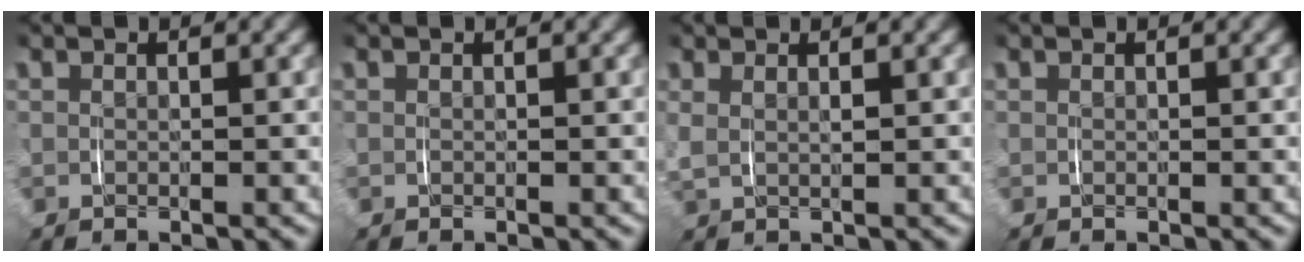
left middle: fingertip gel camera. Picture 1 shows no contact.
{"total": 0.0}
{"total": 1.7, "force": [0.6, 1.1, 1.2], "torque": [-0.036, -0.002, 0.015]}
{"total": 0.0}